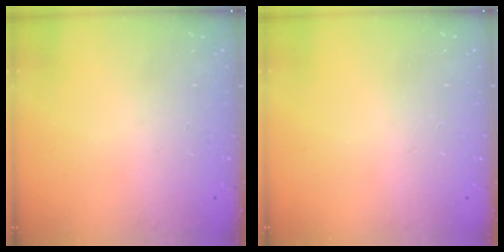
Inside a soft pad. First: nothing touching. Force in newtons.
{"total": 0.0}